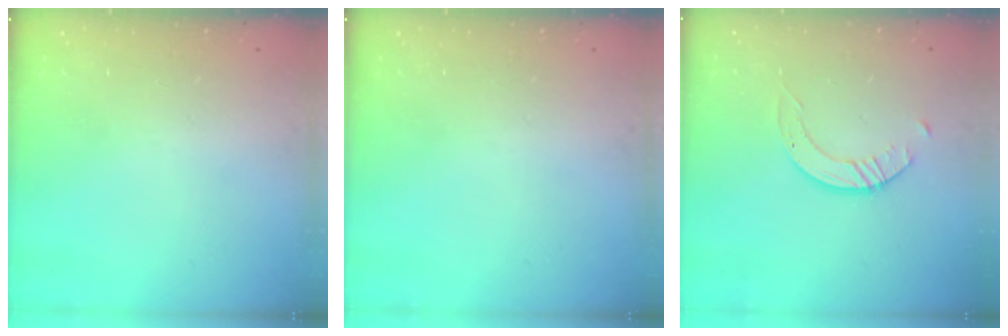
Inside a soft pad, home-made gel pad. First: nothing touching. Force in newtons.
{"total": 0.0}
{"total": 2.5, "press": 2.5, "slide": 0.3}